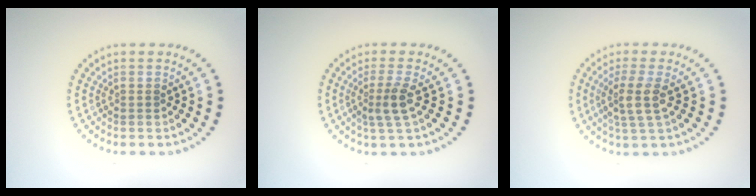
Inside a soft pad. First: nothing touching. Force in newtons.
{"total": 2.4, "press": 1.8, "slide": 1.5}
{"total": 2.9, "press": 2.4, "slide": 1.7}